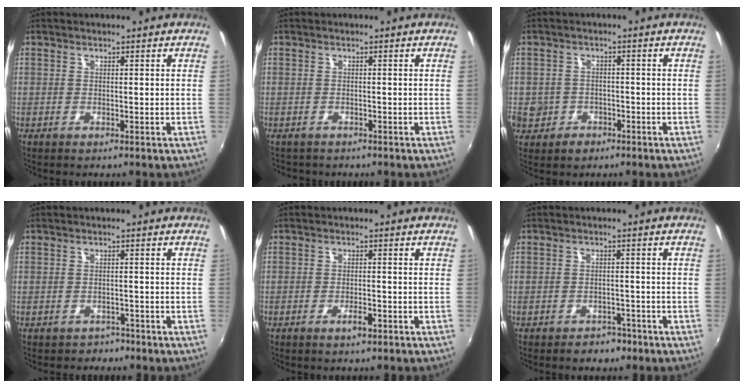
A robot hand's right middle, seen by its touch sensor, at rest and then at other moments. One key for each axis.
{"total": 1.6, "fx": -1.2, "fy": 1.0, "fz": 0.0, "tx": -0.006, "ty": 0.002, "tz": -0.017}
{"total": 8.3, "fx": -2.4, "fy": 7.6, "fz": 2.6, "tx": -0.099, "ty": 0.008, "tz": -0.029}
{"total": 2.7, "fx": -2.1, "fy": 1.8, "fz": 0.2, "tx": -0.010, "ty": -0.004, "tz": -0.028}
{"total": 2.2, "fx": -1.4, "fy": 0.6, "fz": 1.5, "tx": -0.030, "ty": -0.001, "tz": -0.023}
{"total": 4.3, "fx": -3.2, "fy": 2.6, "fz": 1.2, "tx": -0.031, "ty": -0.002, "tz": -0.038}